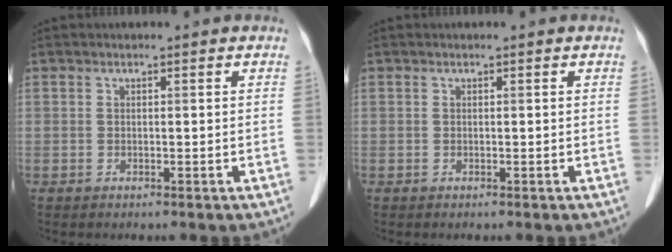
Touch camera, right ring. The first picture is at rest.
{"total": 0.0}